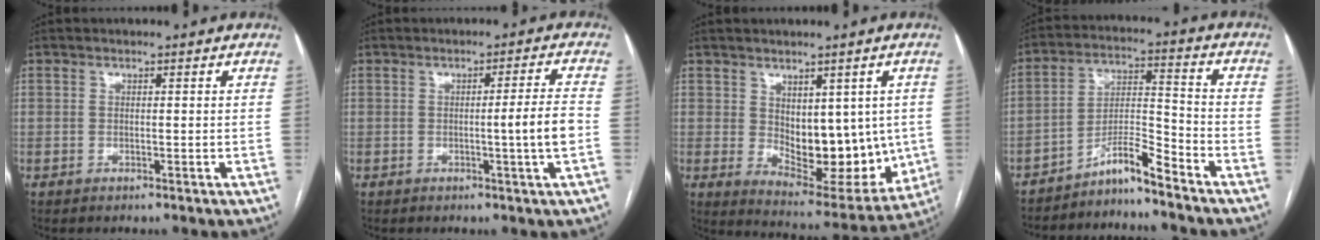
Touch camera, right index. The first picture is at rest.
{"total": 5.2, "force": [-1.0, -1.2, 4.9], "torque": [-0.068, -0.002, -0.016]}
{"total": 13.5, "force": [0.4, 7.1, 11.5], "torque": [-0.145, -0.011, 0.031]}
{"total": 6.9, "force": [-6.0, -0.2, 3.5], "torque": [-0.065, 0.005, -0.106]}